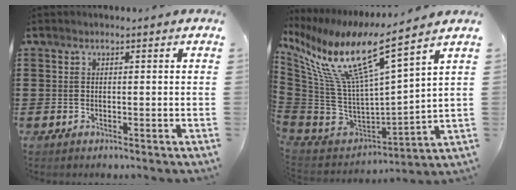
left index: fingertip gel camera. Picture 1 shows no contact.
{"total": 12.5, "force": [6.9, 2.1, 10.2], "torque": [-0.235, -0.059, 0.104]}